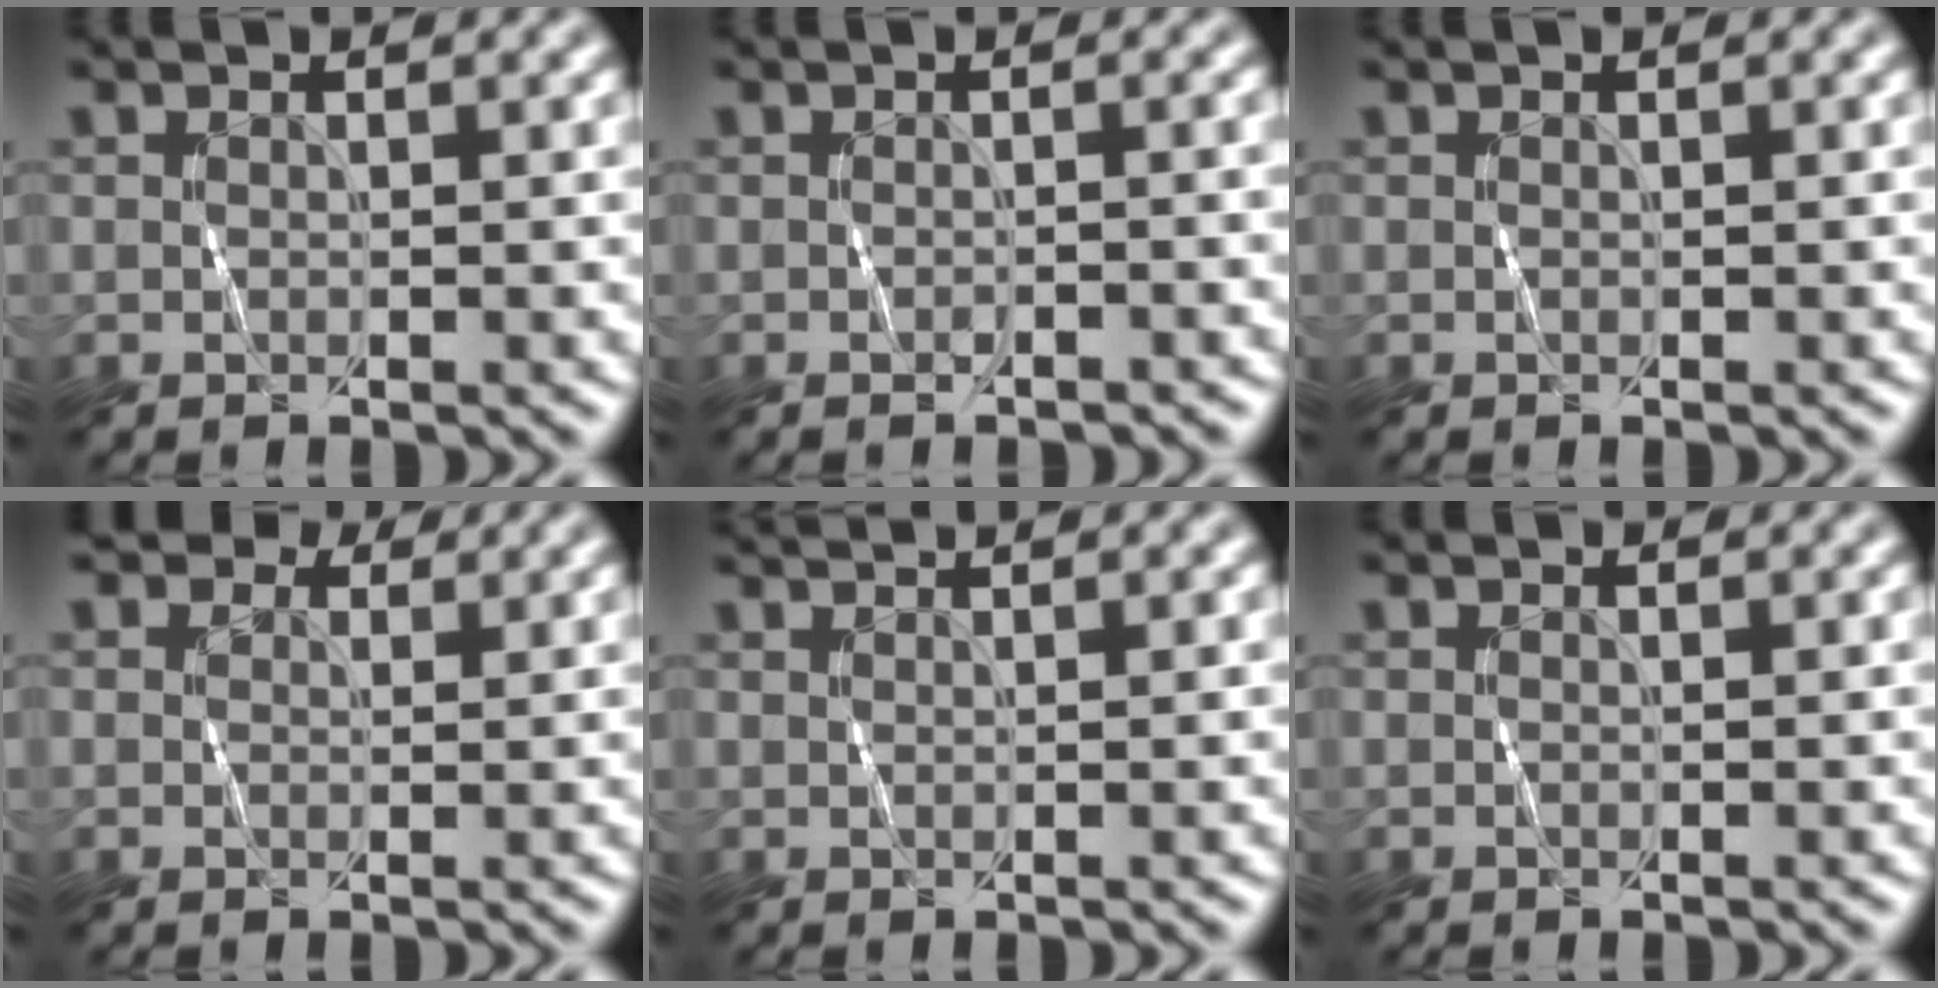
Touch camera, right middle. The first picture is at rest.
{"total": 1.1, "force": [-0.8, 0.1, 0.8], "torque": [-0.009, -0.002, -0.012]}
{"total": 0.0}
{"total": 2.7, "force": [1.9, 1.6, 1.1], "torque": [-0.025, 0.003, 0.023]}
{"total": 1.4, "force": [1.3, 0.1, 0.5], "torque": [-0.004, 0.001, 0.015]}
{"total": 0.0}